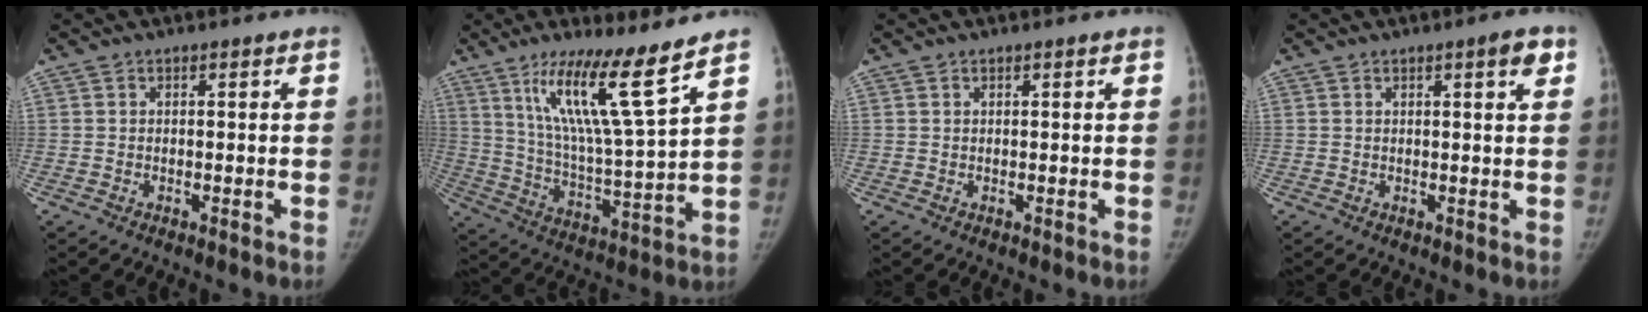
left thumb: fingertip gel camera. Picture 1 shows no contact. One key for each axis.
{"total": 16.2, "fx": 10.1, "fy": 0.7, "fz": 12.6, "tx": -0.214, "ty": -0.066, "tz": 0.188}
{"total": 0.0}
{"total": 3.0, "fx": 1.6, "fy": 0.4, "fz": 2.6, "tx": -0.029, "ty": -0.005, "tz": 0.020}